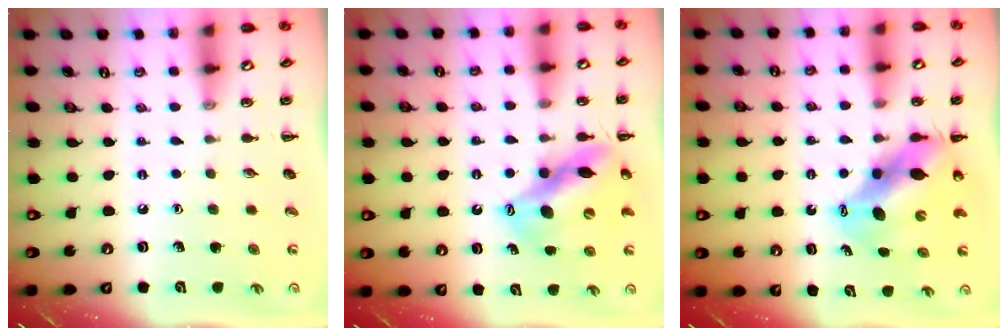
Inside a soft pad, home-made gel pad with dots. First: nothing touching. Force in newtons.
{"total": 13.6, "press": 13.2, "slide": 3.4}
{"total": 9.9, "press": 9.6, "slide": 2.4}